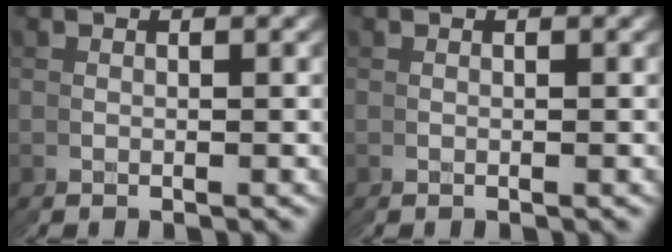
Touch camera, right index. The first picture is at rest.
{"total": 0.0}